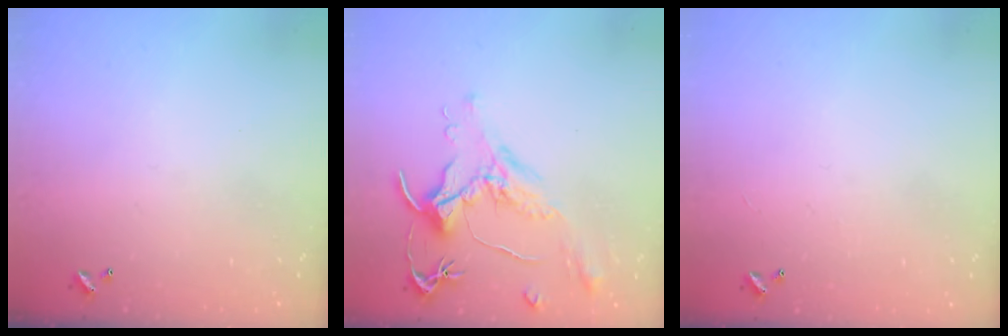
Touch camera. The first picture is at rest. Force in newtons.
{"total": 1.6, "press": 1.5, "slide": 0.7}
{"total": 1.0, "press": 0.9, "slide": 0.5}